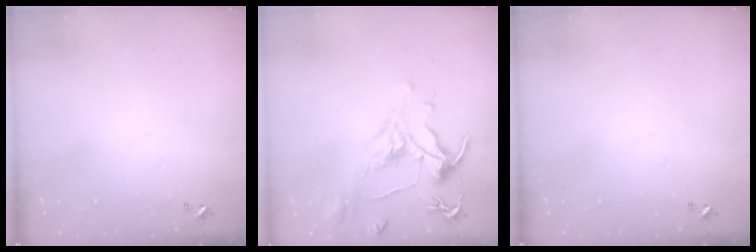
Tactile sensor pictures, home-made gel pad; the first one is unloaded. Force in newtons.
{"total": 1.6, "press": 0.6, "slide": 1.4}
{"total": 0.0}